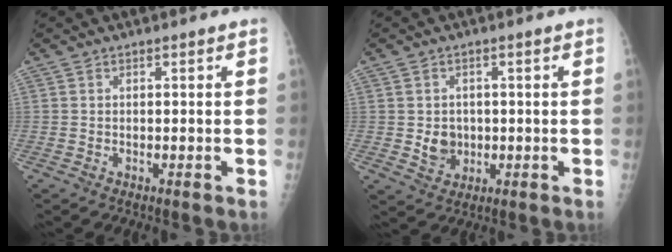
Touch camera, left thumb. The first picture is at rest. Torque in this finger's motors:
{"motor_torque": [-0.05, 0.04, 0.08, 0.03, 0.02]}